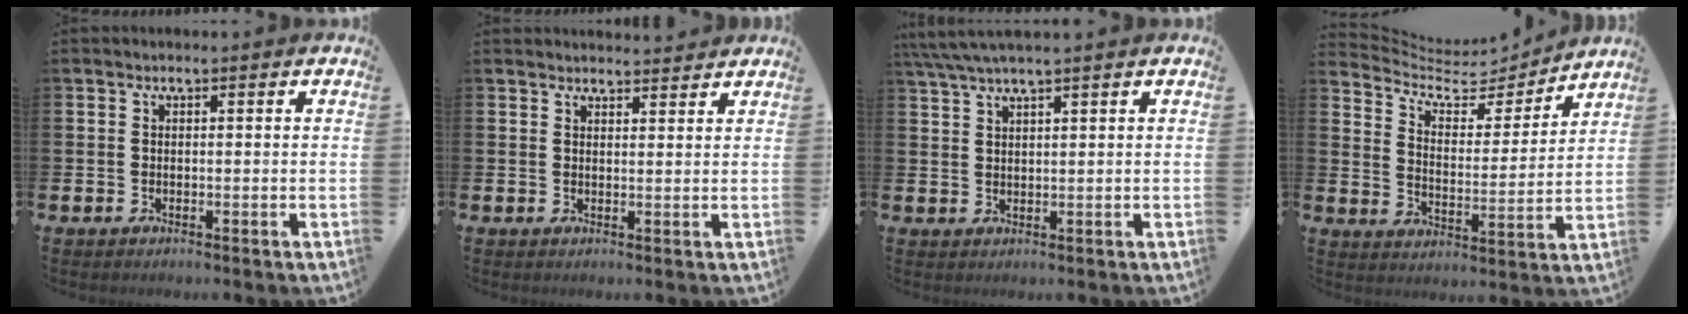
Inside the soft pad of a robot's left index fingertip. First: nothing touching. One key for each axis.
{"total": 2.3, "fx": 2.3, "fy": 0.1, "fz": -0.1, "tx": 0.014, "ty": -0.018, "tz": 0.038}
{"total": 3.4, "fx": 2.9, "fy": -0.2, "fz": 1.8, "tx": -0.049, "ty": -0.001, "tz": 0.055}
{"total": 6.7, "fx": 5.9, "fy": 2.4, "fz": 1.9, "tx": -0.060, "ty": -0.052, "tz": 0.096}